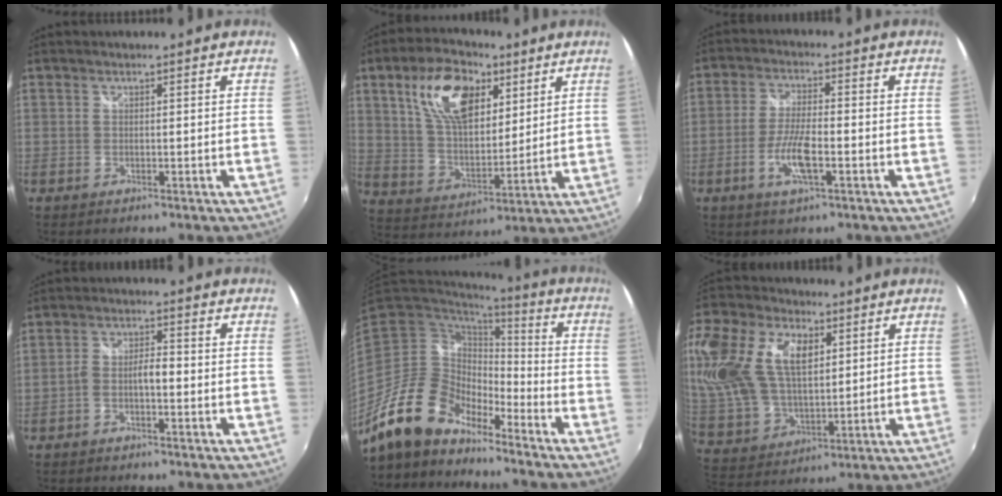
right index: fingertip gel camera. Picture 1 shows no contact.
{"total": 16.1, "force": [7.4, 8.6, 11.5], "torque": [-0.217, 0.019, 0.139]}
{"total": 7.1, "force": [-2.7, 1.7, 6.4], "torque": [-0.133, -0.003, -0.054]}
{"total": 3.4, "force": [-1.7, 1.0, 2.8], "torque": [-0.060, 0.011, -0.031]}
{"total": 15.6, "force": [-12.4, 6.7, 6.7], "torque": [-0.134, 0.006, -0.233]}
{"total": 27.0, "force": [9.2, 16.5, 19.3], "torque": [-0.450, 0.058, 0.177]}